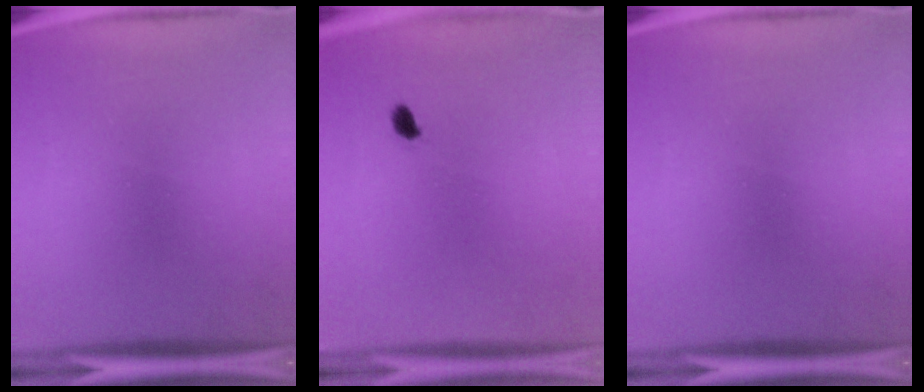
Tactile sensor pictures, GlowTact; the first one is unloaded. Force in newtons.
{"total": 1.4}
{"total": 0.0}